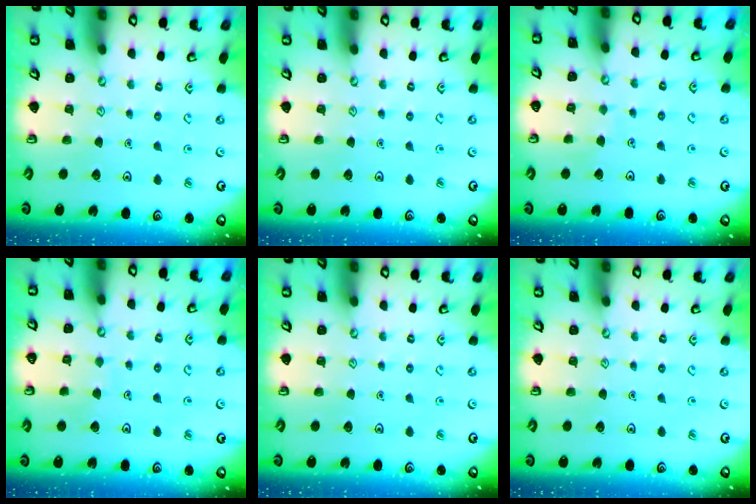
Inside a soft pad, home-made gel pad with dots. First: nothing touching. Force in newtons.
{"total": 0.0}
{"total": 3.2, "press": 3.2, "slide": 0.4}
{"total": 4.4, "press": 4.4, "slide": 0.4}
{"total": 0.0}
{"total": 0.0}